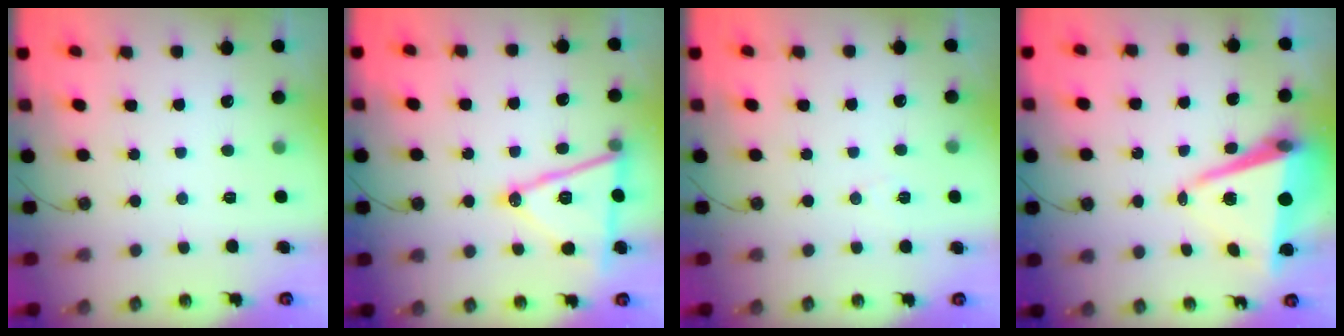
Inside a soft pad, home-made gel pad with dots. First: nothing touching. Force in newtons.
{"total": 15.5, "press": 15.0, "slide": 3.8}
{"total": 4.5, "press": 3.2, "slide": 3.1}
{"total": 10.4, "press": 9.9, "slide": 3.4}